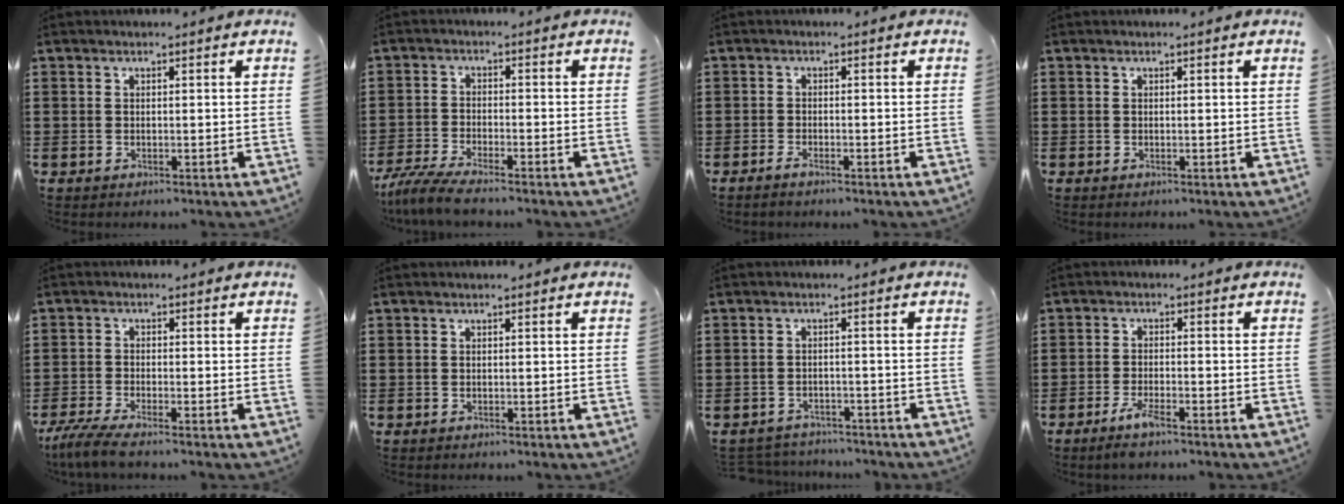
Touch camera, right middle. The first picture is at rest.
{"total": 4.9, "force": [-4.4, 0.2, 2.1], "torque": [-0.064, -0.019, -0.092]}
{"total": 1.1, "force": [-0.8, 0.1, 0.8], "torque": [-0.016, -0.005, -0.015]}
{"total": 0.0}
{"total": 4.1, "force": [-3.5, 0.1, 2.0], "torque": [-0.064, -0.020, -0.074]}
{"total": 0.0}
{"total": 2.6, "force": [-2.5, 0.4, -0.2], "torque": [-0.006, -0.002, -0.055]}
{"total": 2.9, "force": [-1.8, 0.5, 2.2], "torque": [-0.050, -0.005, -0.036]}